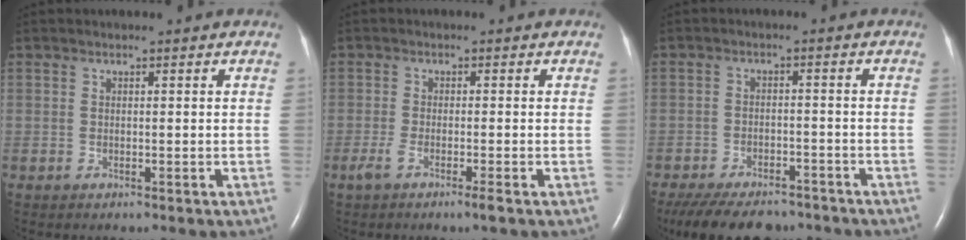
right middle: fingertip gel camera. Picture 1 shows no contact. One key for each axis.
{"total": 2.9, "fx": -1.7, "fy": 0.0, "fz": 2.4, "tx": -0.053, "ty": -0.009, "tz": -0.037}
{"total": 14.6, "fx": -11.9, "fy": 5.8, "fz": 6.2, "tx": -0.141, "ty": -0.013, "tz": -0.168}